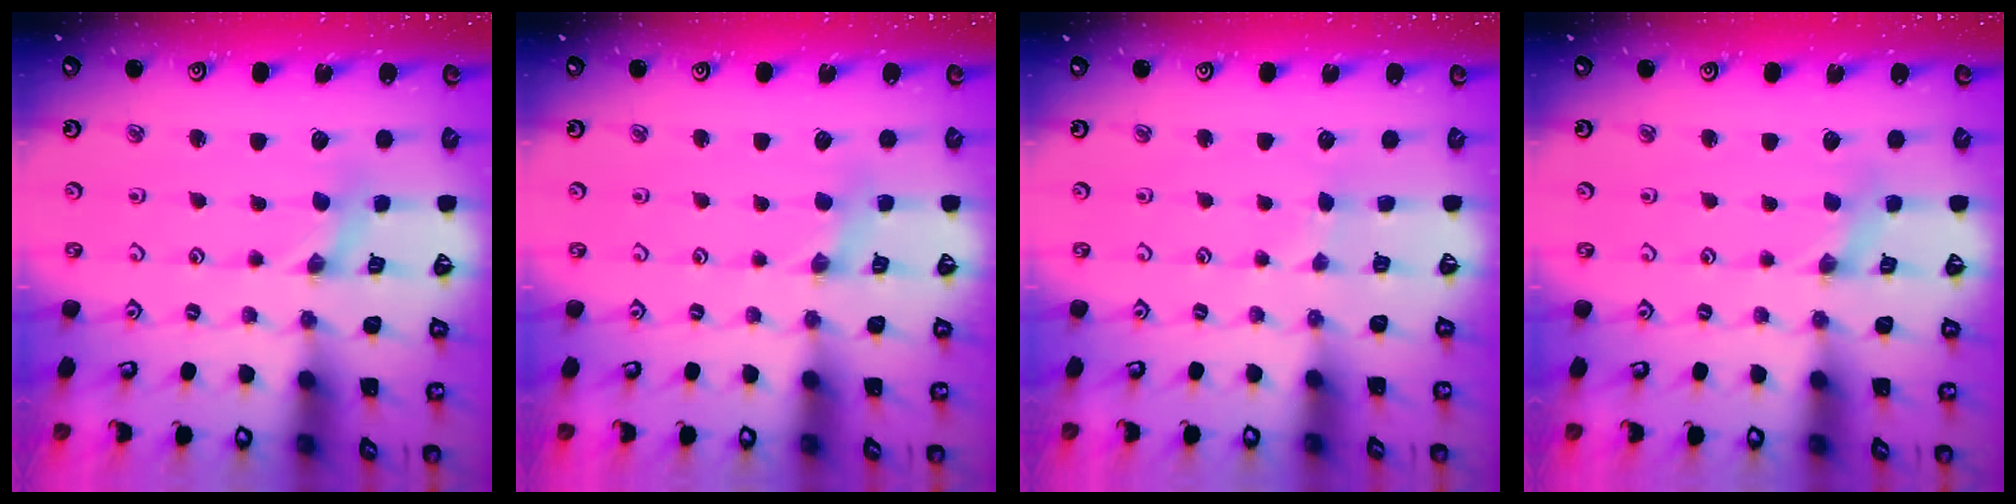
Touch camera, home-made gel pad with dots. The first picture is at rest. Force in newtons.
{"total": 1.3, "press": 1.2, "slide": 0.3}
{"total": 1.2, "press": 1.2, "slide": 0.2}
{"total": 0.0}